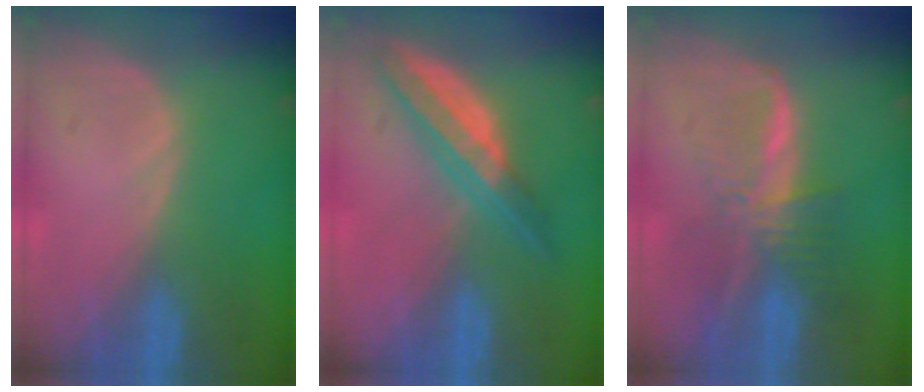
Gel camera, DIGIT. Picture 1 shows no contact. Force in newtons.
{"total": 6.6, "press": 5.6, "slide": 3.4}
{"total": 8.2, "press": 6.8, "slide": 4.5}